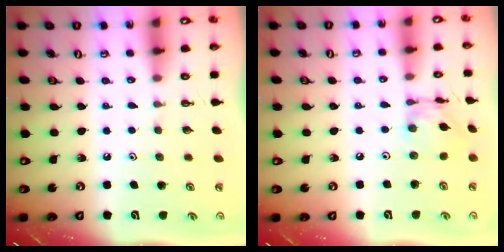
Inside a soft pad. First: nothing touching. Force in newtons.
{"total": 8.7, "press": 8.7, "slide": 0.7}